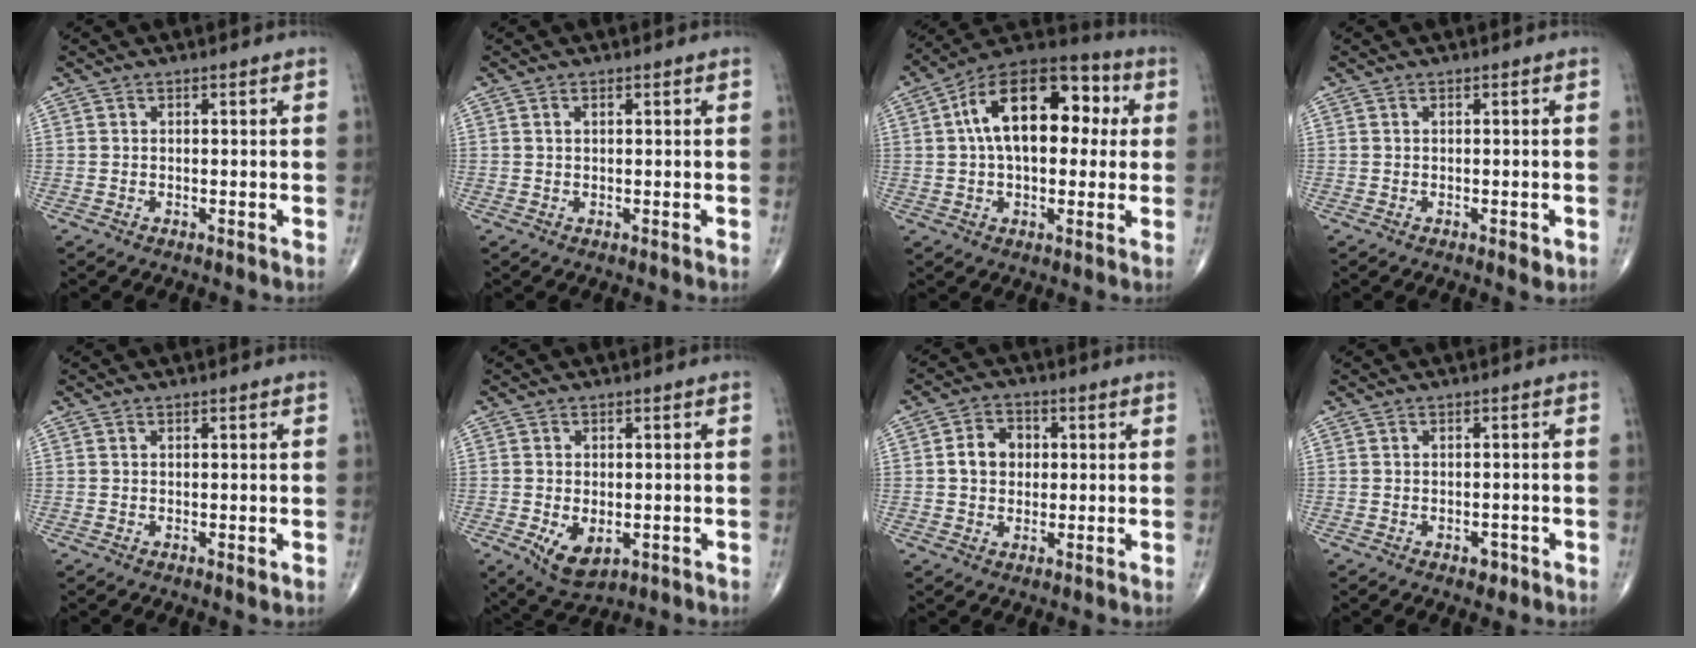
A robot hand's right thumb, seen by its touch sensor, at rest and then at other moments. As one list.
[{"total": 0.6, "force": [0.3, 0.3, 0.5], "torque": [-0.011, 0.004, 0.005]}, {"total": 19.3, "force": [3.7, 10.9, 15.5], "torque": [-0.216, 0.034, 0.046]}, {"total": 1.7, "force": [-0.5, 0.6, 1.4], "torque": [-0.017, -0.003, -0.005]}, {"total": 0.9, "force": [0.0, 0.3, 0.8], "torque": [-0.013, -0.004, 0.002]}, {"total": 6.6, "force": [-1.8, 3.8, 5.0], "torque": [-0.078, -0.008, -0.018]}, {"total": 5.8, "force": [0.5, 4.7, 3.4], "torque": [-0.041, 0.012, 0.004]}, {"total": 1.8, "force": [-1.0, 1.0, 1.0], "torque": [-0.007, 0.003, -0.012]}]